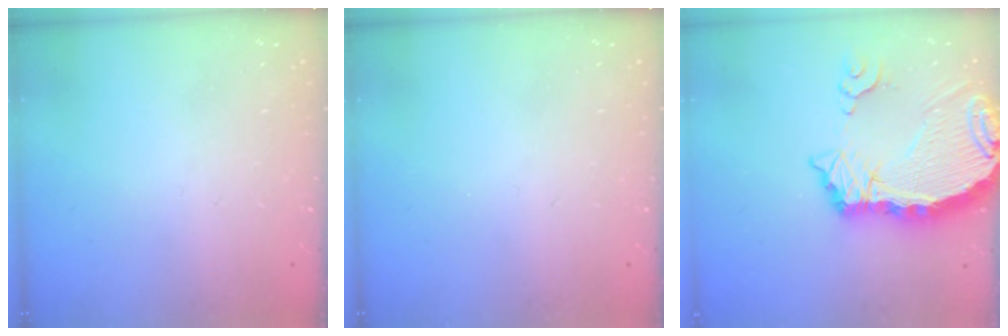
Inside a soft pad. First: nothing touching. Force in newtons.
{"total": 0.0}
{"total": 11.0, "press": 10.9, "slide": 1.2}